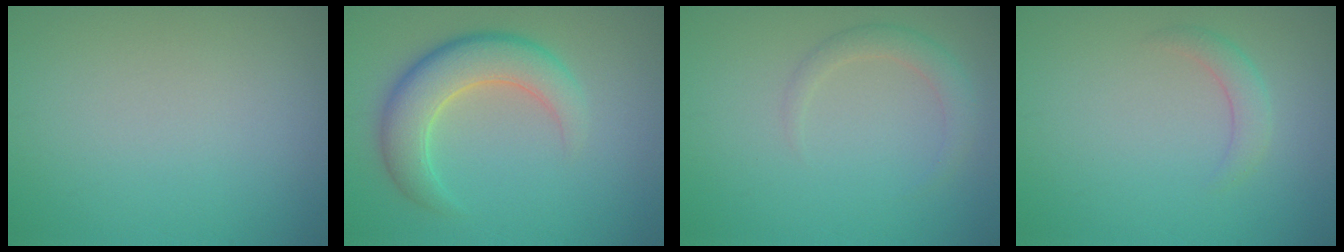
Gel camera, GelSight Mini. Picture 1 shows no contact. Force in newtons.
{"total": 6.0, "press": 5.9, "slide": 0.3}
{"total": 1.9, "press": 1.9, "slide": 0.2}
{"total": 1.7, "press": 1.7, "slide": 0.1}